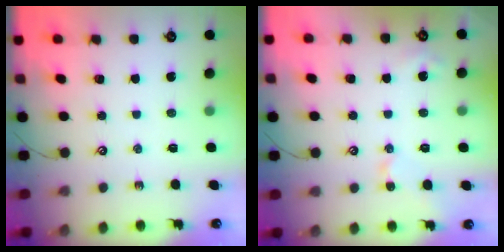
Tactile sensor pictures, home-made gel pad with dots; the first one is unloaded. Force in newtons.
{"total": 4.0, "press": 4.0, "slide": 0.6}